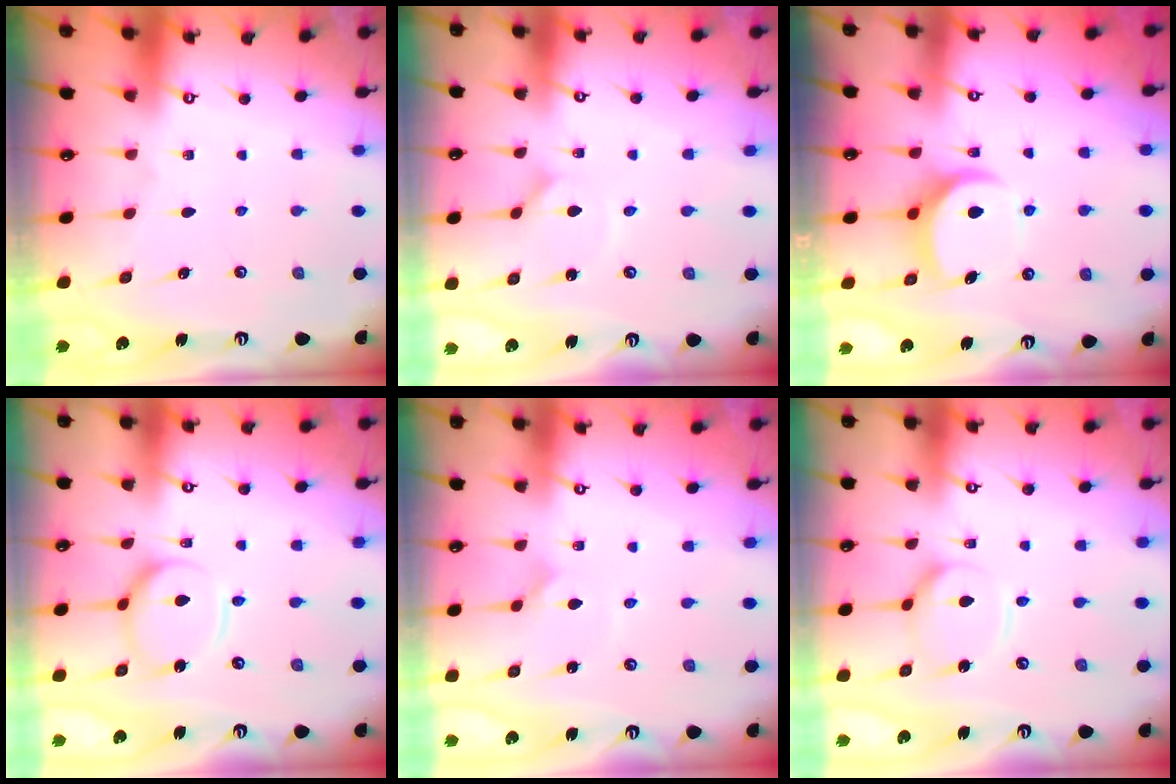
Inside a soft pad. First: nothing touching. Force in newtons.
{"total": 0.9, "press": 0.9, "slide": 0.0}
{"total": 7.0, "press": 7.0, "slide": 0.6}
{"total": 10.3, "press": 10.3, "slide": 0.9}
{"total": 1.5, "press": 1.5, "slide": 0.1}
{"total": 10.7, "press": 10.6, "slide": 0.9}